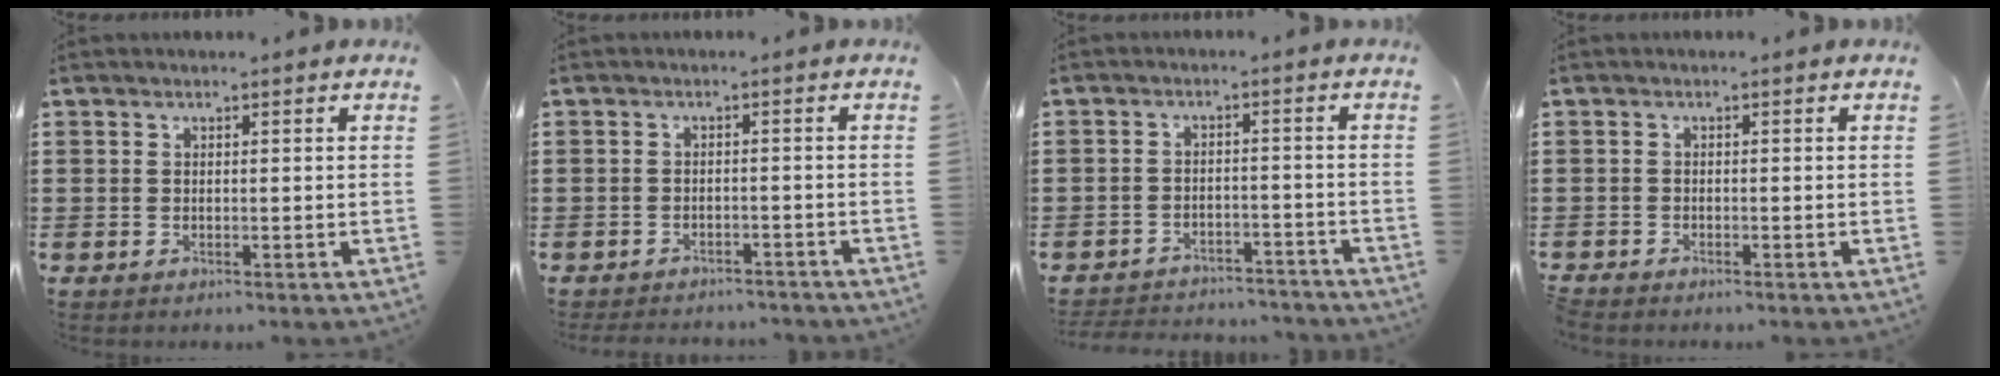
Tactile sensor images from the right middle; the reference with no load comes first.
{"total": 2.3, "force": [-2.2, 0.2, -0.2], "torque": [-0.004, -0.001, -0.051]}
{"total": 3.7, "force": [-3.7, 0.5, -0.2], "torque": [-0.004, -0.001, -0.079]}
{"total": 0.8, "force": [-0.8, 0.1, 0.0], "torque": [-0.001, 0.002, -0.018]}